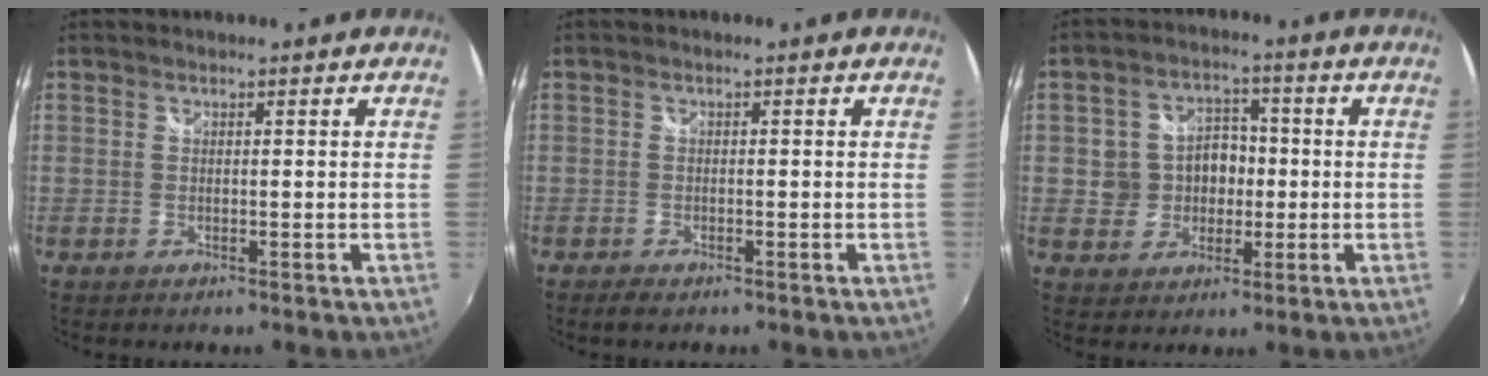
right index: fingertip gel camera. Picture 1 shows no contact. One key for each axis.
{"total": 2.0, "fx": -1.6, "fy": 0.7, "fz": 1.1, "tx": -0.025, "ty": -0.008, "tz": -0.030}
{"total": 7.5, "fx": -0.5, "fy": 6.9, "fz": 3.1, "tx": -0.061, "ty": 0.021, "tz": -0.001}